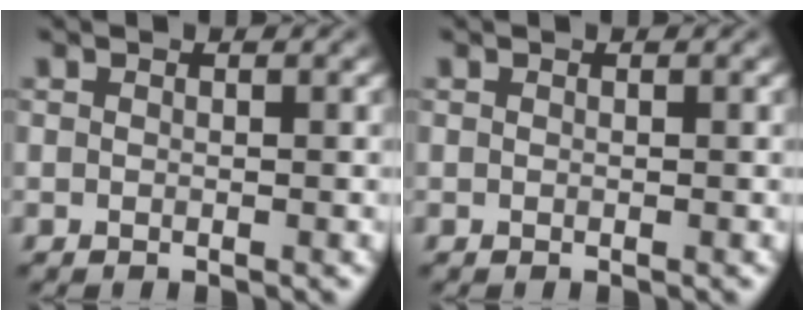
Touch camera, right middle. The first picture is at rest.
{"total": 0.0}